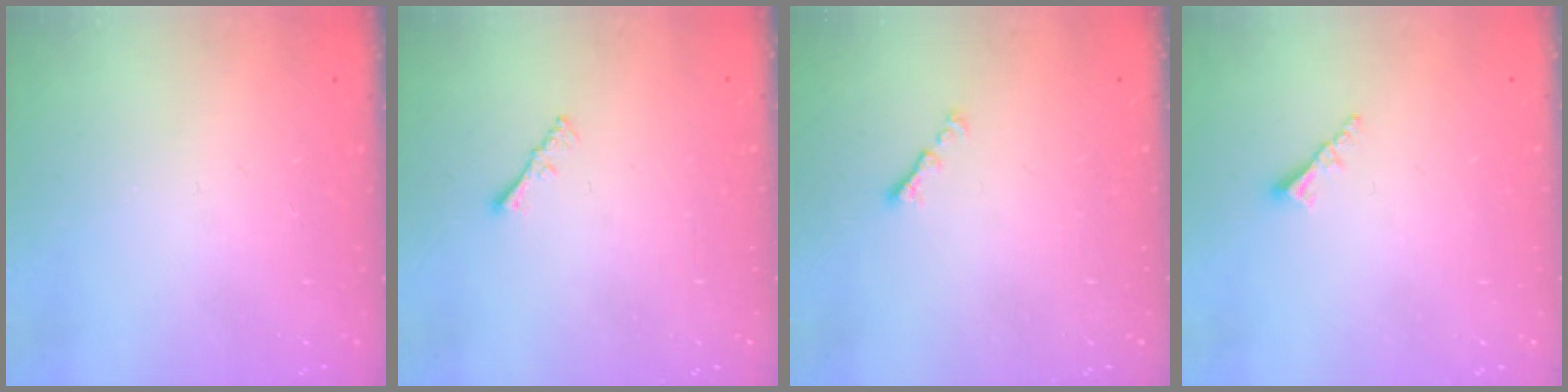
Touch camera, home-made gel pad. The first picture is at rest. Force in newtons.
{"total": 1.3, "press": 1.3, "slide": 0.4}
{"total": 1.3, "press": 1.2, "slide": 0.5}
{"total": 2.3, "press": 2.2, "slide": 0.6}